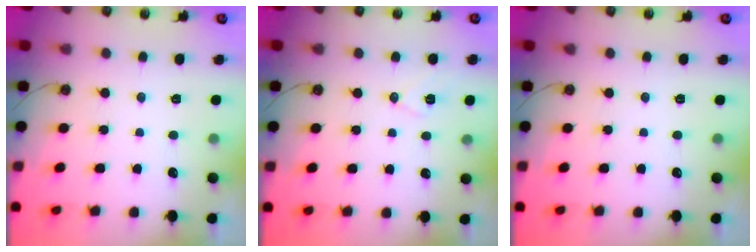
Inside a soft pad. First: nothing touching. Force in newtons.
{"total": 7.1, "press": 6.0, "slide": 3.7}
{"total": 0.0}